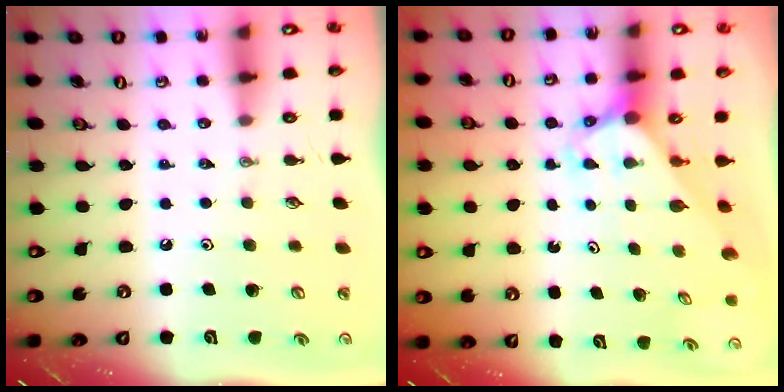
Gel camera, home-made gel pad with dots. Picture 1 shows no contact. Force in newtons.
{"total": 3.2, "press": 3.2, "slide": 0.2}